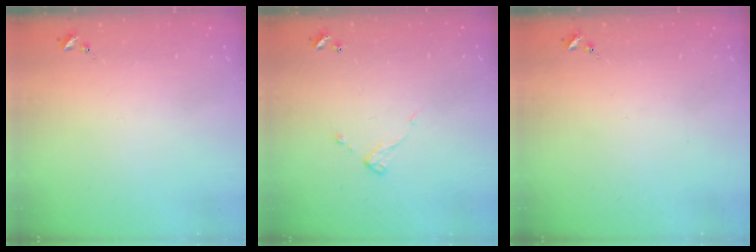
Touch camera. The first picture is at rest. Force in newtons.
{"total": 5.3, "press": 5.3, "slide": 0.4}
{"total": 0.0}